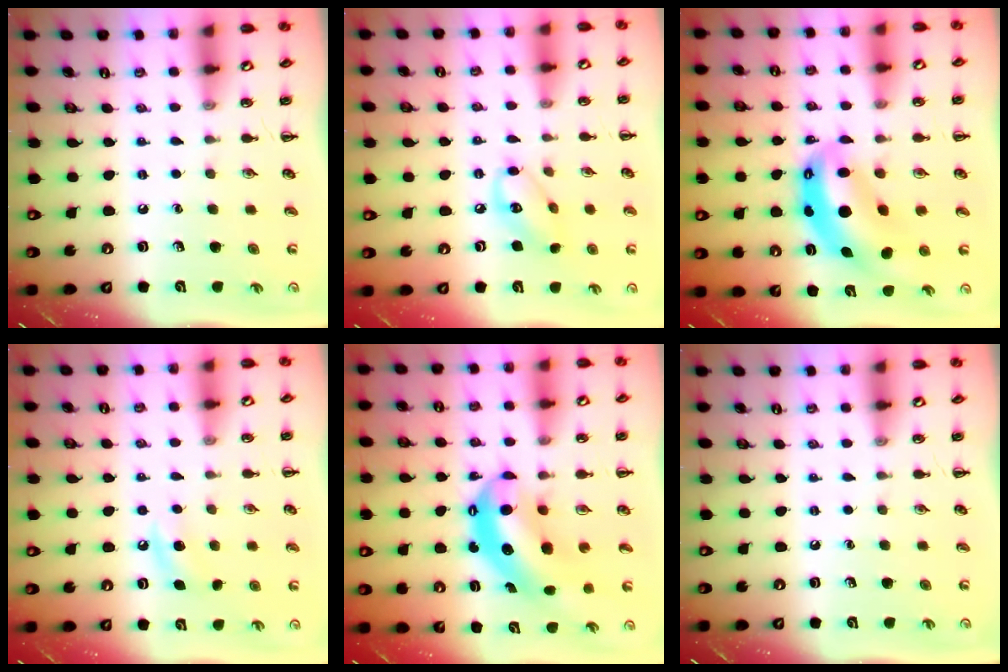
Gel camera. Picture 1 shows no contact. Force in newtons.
{"total": 7.9, "press": 7.8, "slide": 1.3}
{"total": 10.6, "press": 10.3, "slide": 2.6}
{"total": 6.3, "press": 6.1, "slide": 1.5}
{"total": 9.0, "press": 8.8, "slide": 1.9}
{"total": 0.0}